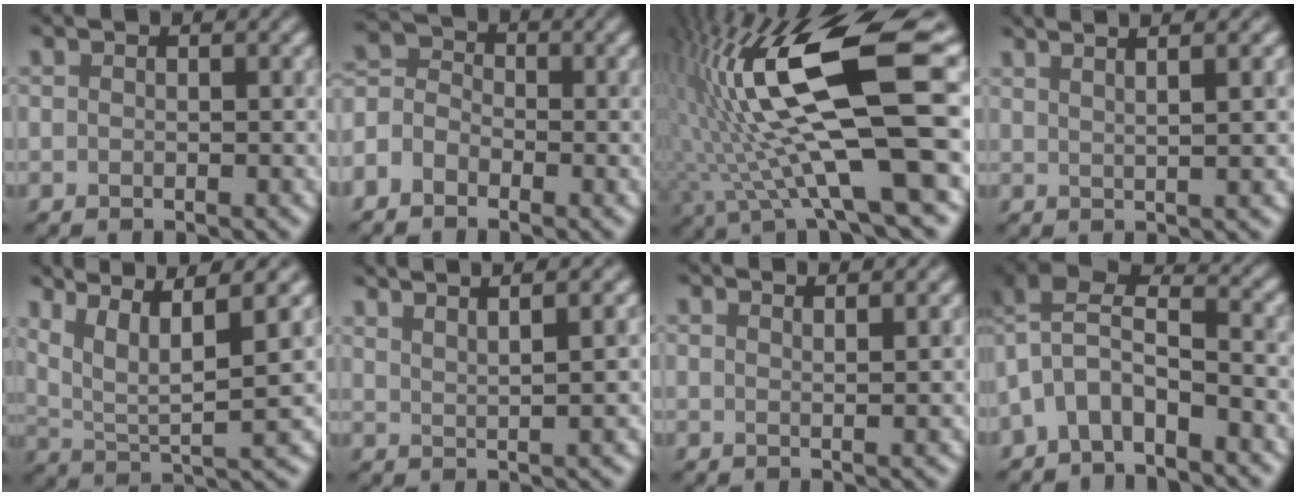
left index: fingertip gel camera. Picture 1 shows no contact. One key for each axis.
{"total": 3.2, "fx": -2.3, "fy": 1.9, "fz": 1.1, "tx": -0.028, "ty": 0.008, "tz": -0.045}
{"total": 15.3, "fx": 1.9, "fy": 3.5, "fz": 14.8, "tx": -0.275, "ty": 0.009, "tz": 0.045}
{"total": 5.7, "fx": 3.7, "fy": 1.8, "fz": 4.0, "tx": -0.037, "ty": 0.041, "tz": 0.027}
{"total": 8.7, "fx": 5.0, "fy": 1.7, "fz": 6.9, "tx": -0.134, "ty": 0.017, "tz": 0.105}
{"total": 5.2, "fx": 4.0, "fy": 0.9, "fz": 3.1, "tx": -0.029, "ty": 0.027, "tz": 0.043}
{"total": 3.5, "fx": 2.7, "fy": 1.1, "fz": 2.0, "tx": 0.002, "ty": 0.026, "tz": 0.008}
{"total": 5.0, "fx": -2.6, "fy": 2.6, "fz": 3.4, "tx": -0.067, "ty": 0.017, "tz": -0.048}